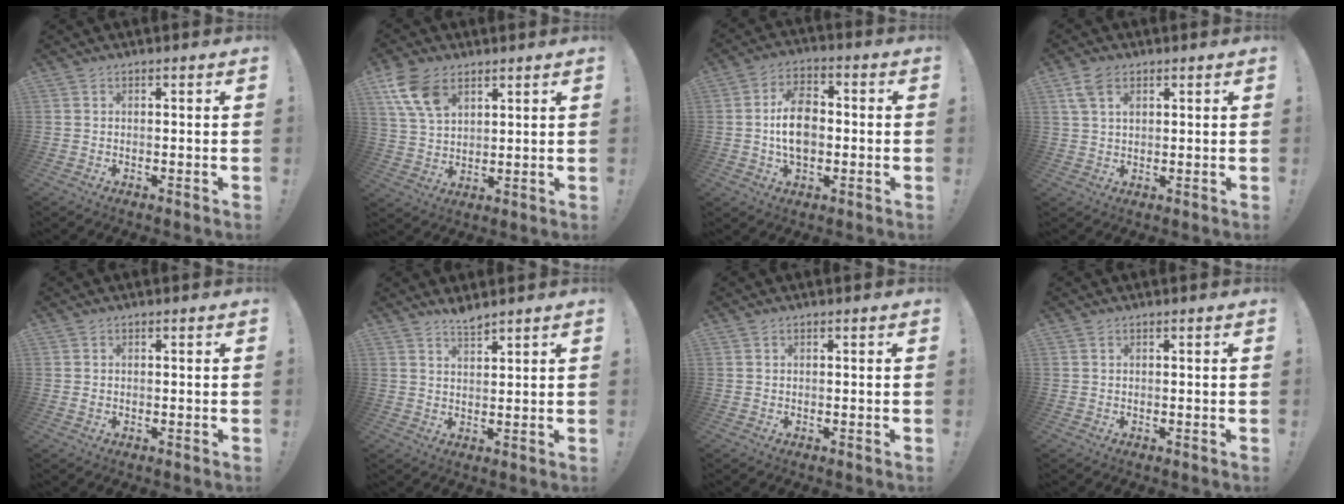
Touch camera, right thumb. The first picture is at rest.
{"total": 11.3, "force": [6.1, 6.7, 6.7], "torque": [-0.131, -0.018, 0.120]}
{"total": 11.9, "force": [-0.9, 8.0, 8.7], "torque": [-0.146, 0.009, -0.017]}
{"total": 5.1, "force": [2.4, 3.2, 3.1], "torque": [-0.052, -0.004, 0.044]}
{"total": 0.6, "force": [-0.1, 0.5, 0.4], "torque": [-0.005, 0.002, -0.002]}
{"total": 3.4, "force": [3.2, 0.4, 1.1], "torque": [-0.014, -0.023, 0.055]}
{"total": 0.0}
{"total": 0.0}